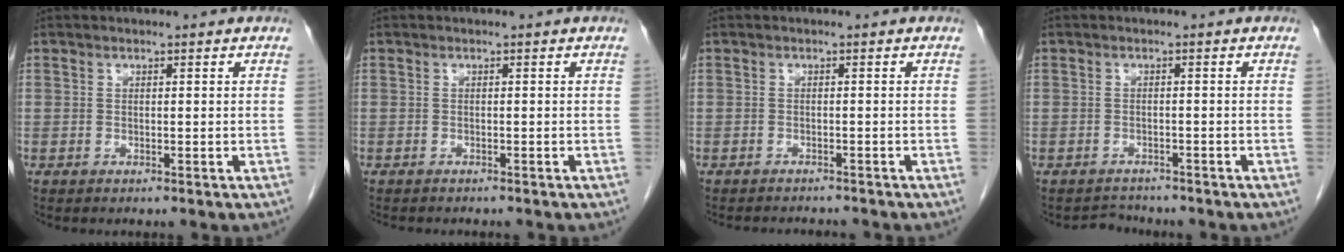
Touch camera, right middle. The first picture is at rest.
{"total": 3.2, "force": [-2.8, 1.0, 1.1], "torque": [-0.017, -0.005, -0.033]}
{"total": 4.4, "force": [-4.3, 0.8, 0.8], "torque": [-0.006, -0.005, -0.058]}
{"total": 2.4, "force": [-2.2, 0.7, -0.7], "torque": [0.007, -0.005, -0.035]}